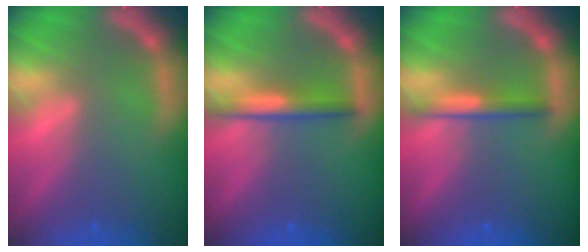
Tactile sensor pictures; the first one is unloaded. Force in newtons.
{"total": 3.0}
{"total": 2.4}